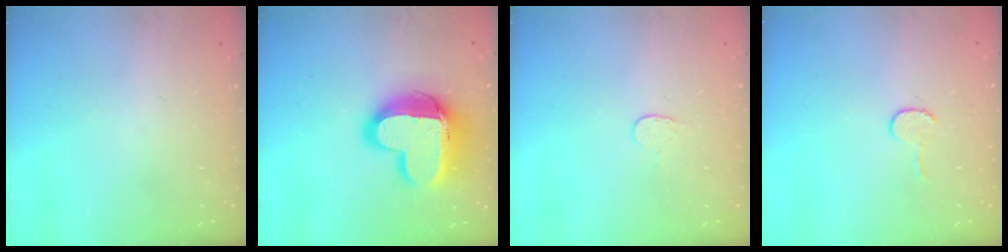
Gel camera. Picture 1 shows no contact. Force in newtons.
{"total": 17.0, "press": 17.0, "slide": 1.2}
{"total": 3.4, "press": 3.4, "slide": 0.3}
{"total": 4.1, "press": 4.1, "slide": 0.4}